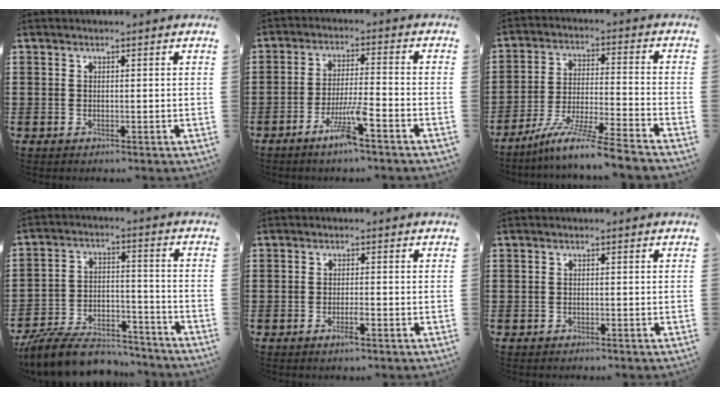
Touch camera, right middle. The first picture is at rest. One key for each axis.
{"total": 6.7, "fx": -4.4, "fy": 0.2, "fz": 5.1, "tx": -0.116, "ty": -0.013, "tz": -0.084}
{"total": 9.2, "fx": -7.9, "fy": -0.5, "fz": 4.7, "tx": -0.094, "ty": -0.006, "tz": -0.155}
{"total": 9.9, "fx": -9.0, "fy": 2.2, "fz": 3.5, "tx": -0.062, "ty": 0.028, "tz": -0.172}
{"total": 2.1, "fx": -1.3, "fy": 0.3, "fz": 1.6, "tx": -0.028, "ty": -0.002, "tz": -0.023}
{"total": 0.8, "fx": -0.7, "fy": 0.3, "fz": 0.0, "tx": -0.002, "ty": 0.002, "tz": -0.017}